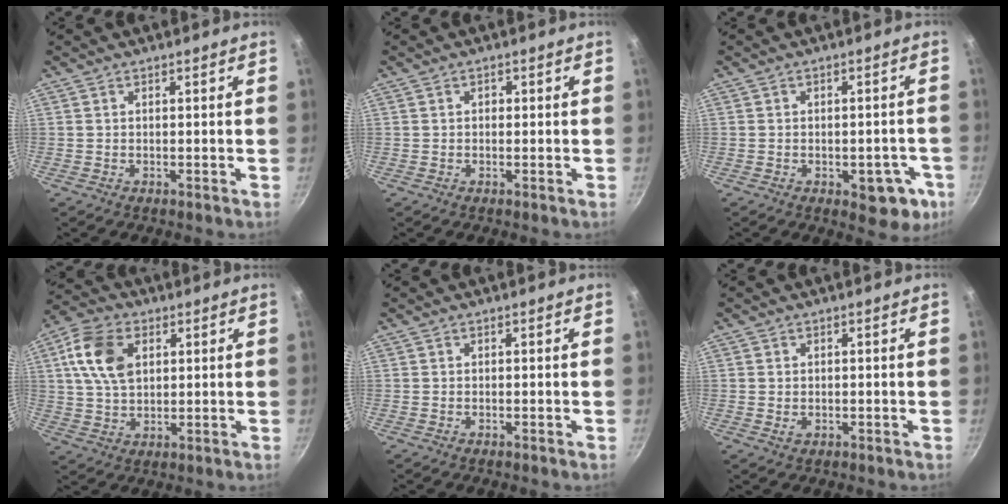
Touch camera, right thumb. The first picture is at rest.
{"total": 0.7, "force": [0.0, 0.6, 0.4], "torque": [-0.002, 0.005, 0.000]}
{"total": 8.6, "force": [-3.2, 5.0, 6.2], "torque": [-0.030, 0.016, -0.034]}
{"total": 11.2, "force": [3.2, 7.4, 7.8], "torque": [-0.137, 0.005, 0.056]}
{"total": 0.0}
{"total": 1.5, "force": [-0.2, 1.3, 0.7], "torque": [-0.011, -0.002, -0.003]}